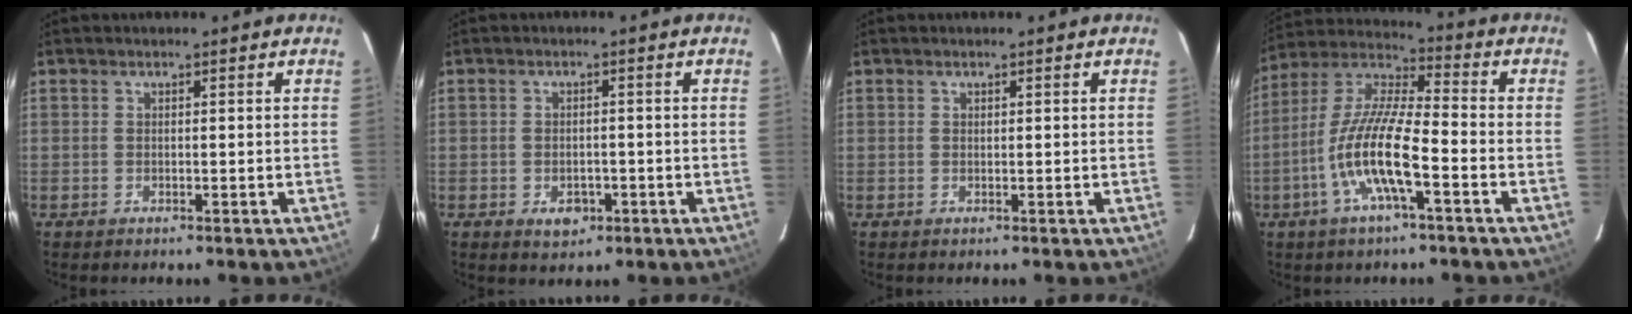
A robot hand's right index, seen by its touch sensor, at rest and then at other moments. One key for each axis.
{"total": 4.0, "fx": -1.5, "fy": 3.0, "fz": 2.2, "tx": -0.043, "ty": -0.002, "tz": -0.014}
{"total": 0.0}
{"total": 13.8, "fx": -5.2, "fy": 2.7, "fz": 12.5, "tx": -0.252, "ty": -0.004, "tz": -0.105}